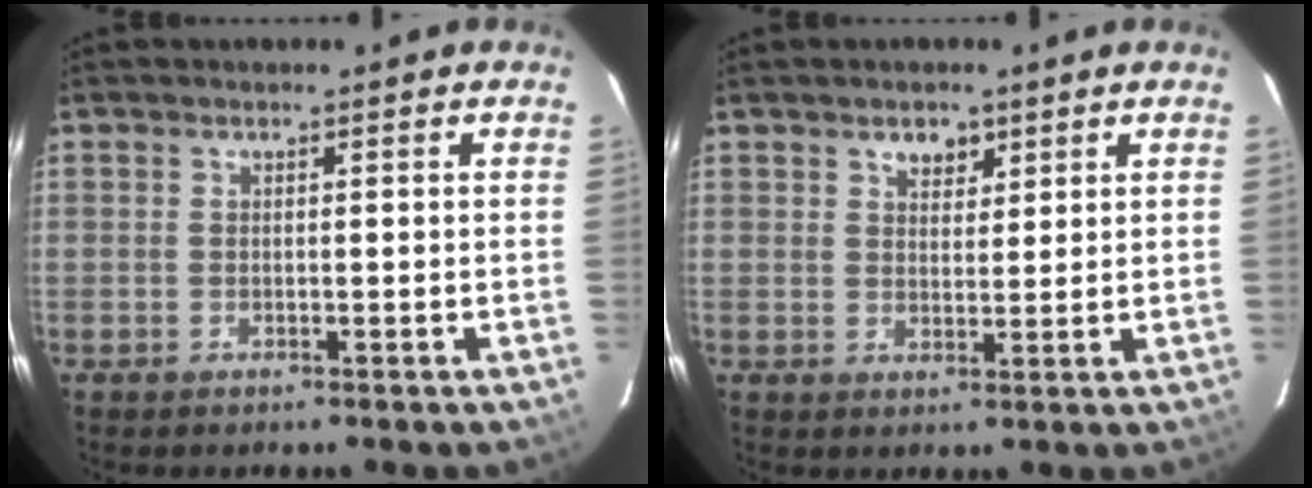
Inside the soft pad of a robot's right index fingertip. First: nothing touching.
{"total": 3.2, "force": [2.0, 2.1, 1.5], "torque": [-0.015, 0.004, 0.034]}